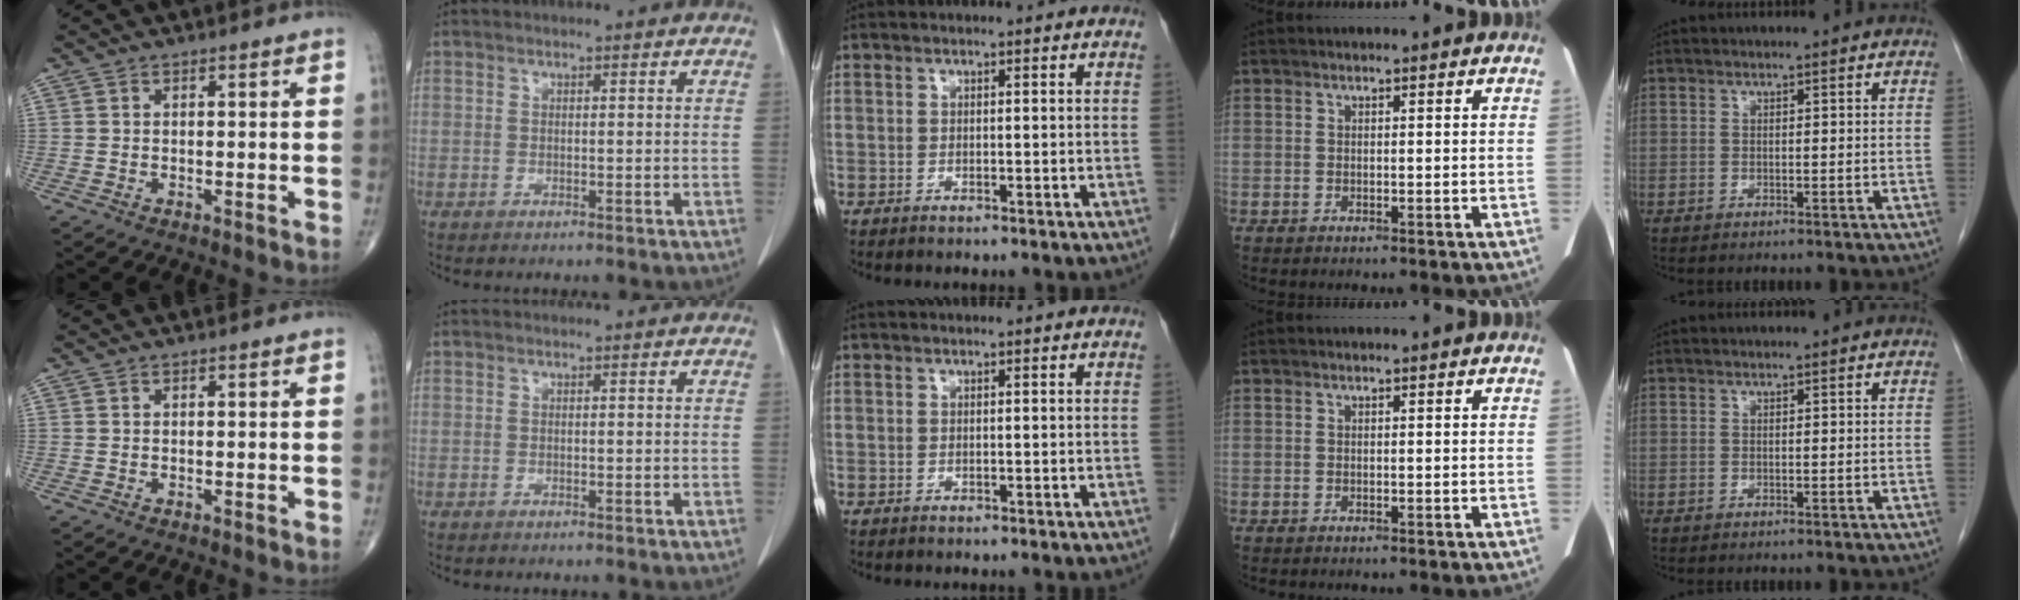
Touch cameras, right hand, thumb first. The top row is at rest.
{}